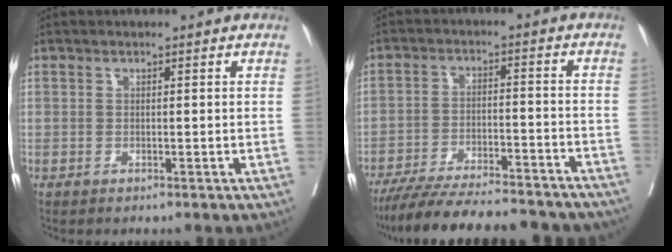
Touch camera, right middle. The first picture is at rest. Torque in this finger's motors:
{"motor_torque": [0.98, -1.15, 0.25, 0.07]}